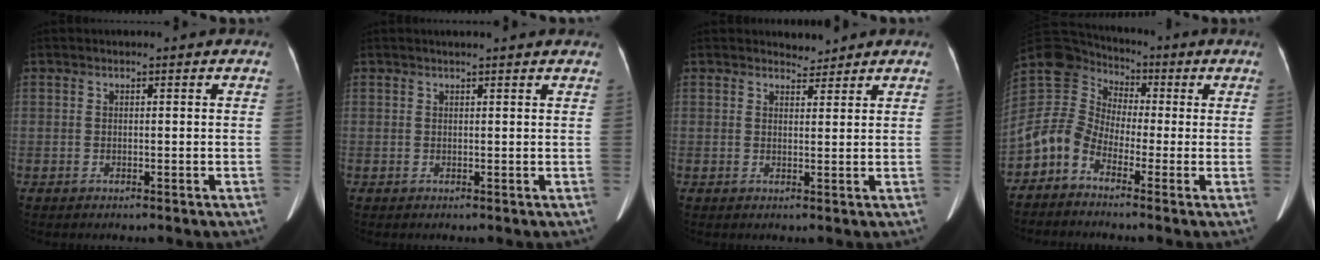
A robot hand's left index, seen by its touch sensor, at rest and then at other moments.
{"total": 4.5, "force": [4.1, 0.2, 2.0], "torque": [-0.027, 0.022, 0.043]}
{"total": 1.9, "force": [1.9, 0.4, -0.2], "torque": [0.000, -0.002, 0.030]}
{"total": 8.3, "force": [-3.3, 6.8, 3.3], "torque": [-0.093, 0.045, -0.072]}